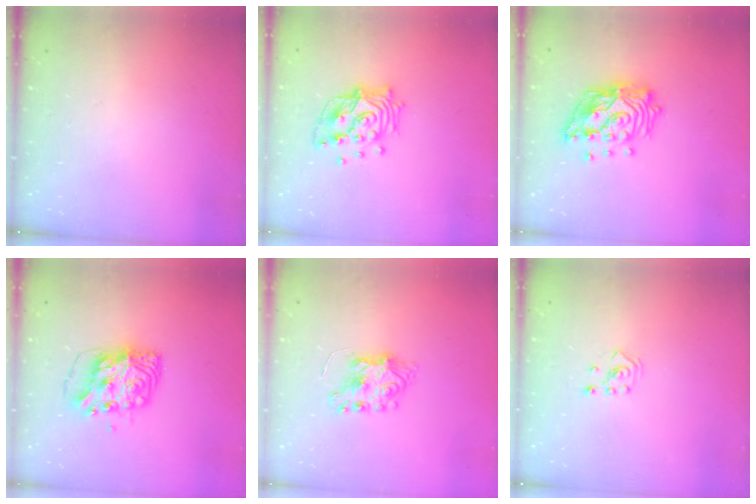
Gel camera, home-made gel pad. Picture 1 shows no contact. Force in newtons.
{"total": 15.9, "press": 15.9, "slide": 1.3}
{"total": 17.5, "press": 17.5, "slide": 1.4}
{"total": 11.0, "press": 10.9, "slide": 1.6}
{"total": 6.9, "press": 6.9, "slide": 0.4}
{"total": 2.3, "press": 2.2, "slide": 0.8}